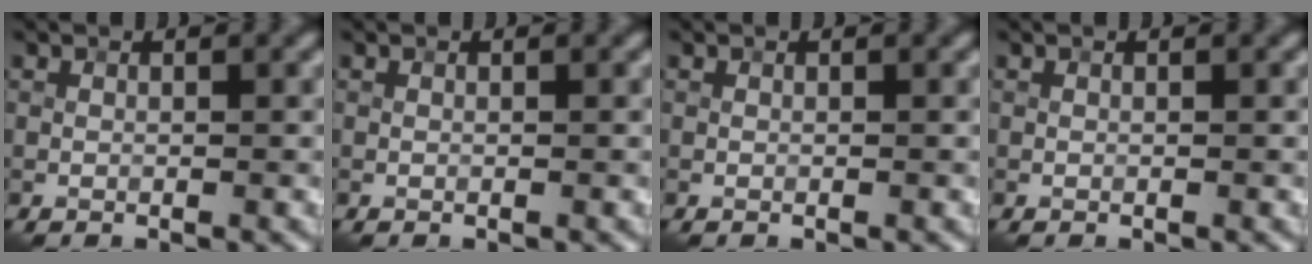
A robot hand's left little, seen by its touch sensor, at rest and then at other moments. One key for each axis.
{"total": 0.0}
{"total": 0.0}
{"total": 0.0}